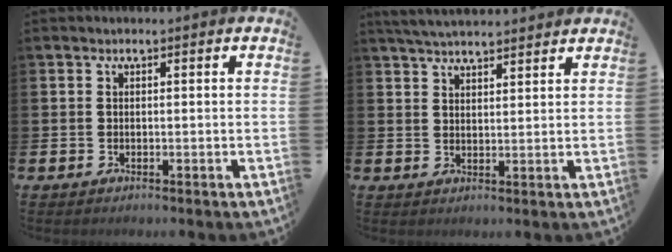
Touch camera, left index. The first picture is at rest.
{"total": 4.1, "force": [4.0, 0.5, 0.7], "torque": [-0.020, -0.015, 0.074]}